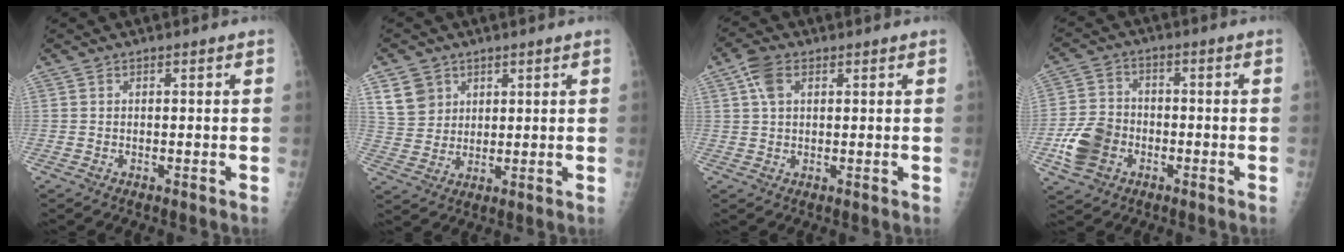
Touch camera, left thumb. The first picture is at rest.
{"total": 6.7, "force": [3.3, 5.5, 2.0], "torque": [-0.014, -0.016, 0.068]}
{"total": 4.6, "force": [1.8, 2.8, 3.2], "torque": [-0.060, 0.008, 0.033]}
{"total": 9.3, "force": [-3.2, 7.1, 5.0], "torque": [-0.090, 0.016, -0.061]}